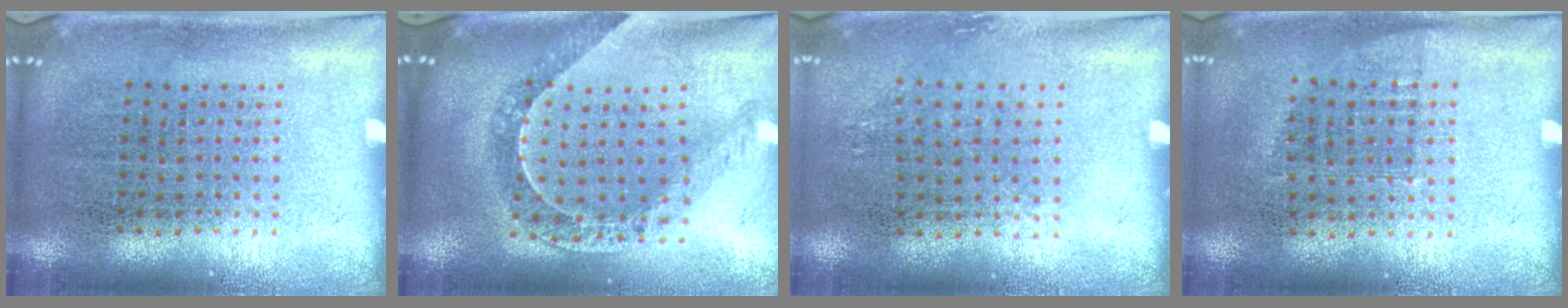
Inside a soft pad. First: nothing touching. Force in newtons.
{"total": 1.0, "press": 1.0, "slide": 0.3}
{"total": 0.8, "press": 0.7, "slide": 0.4}
{"total": 0.7, "press": 0.6, "slide": 0.4}